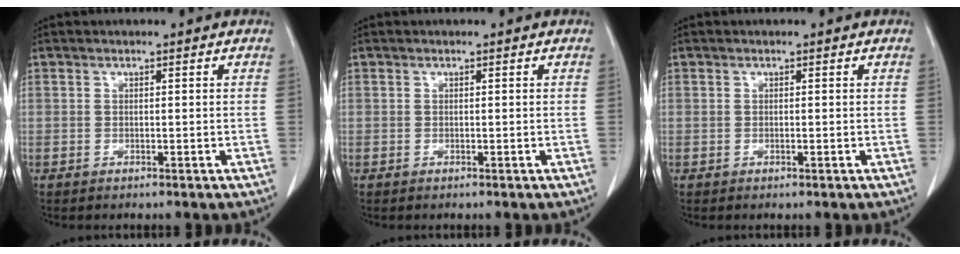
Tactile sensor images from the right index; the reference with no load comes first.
{"total": 0.0}
{"total": 0.0}